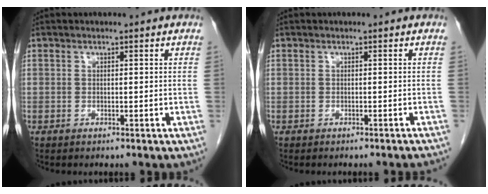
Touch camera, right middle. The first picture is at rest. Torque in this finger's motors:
{"motor_torque": [0.04, -0.01, 0.00, 0.00]}